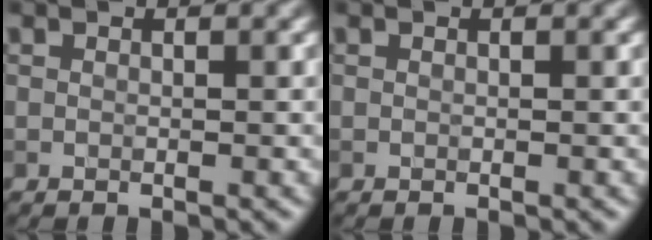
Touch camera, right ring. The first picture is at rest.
{"total": 0.0}